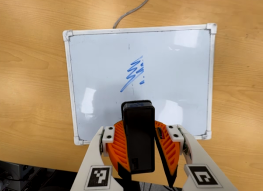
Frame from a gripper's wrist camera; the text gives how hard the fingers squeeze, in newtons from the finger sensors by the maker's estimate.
{"total": 8.6, "left": 9.3, "right": 7.8}